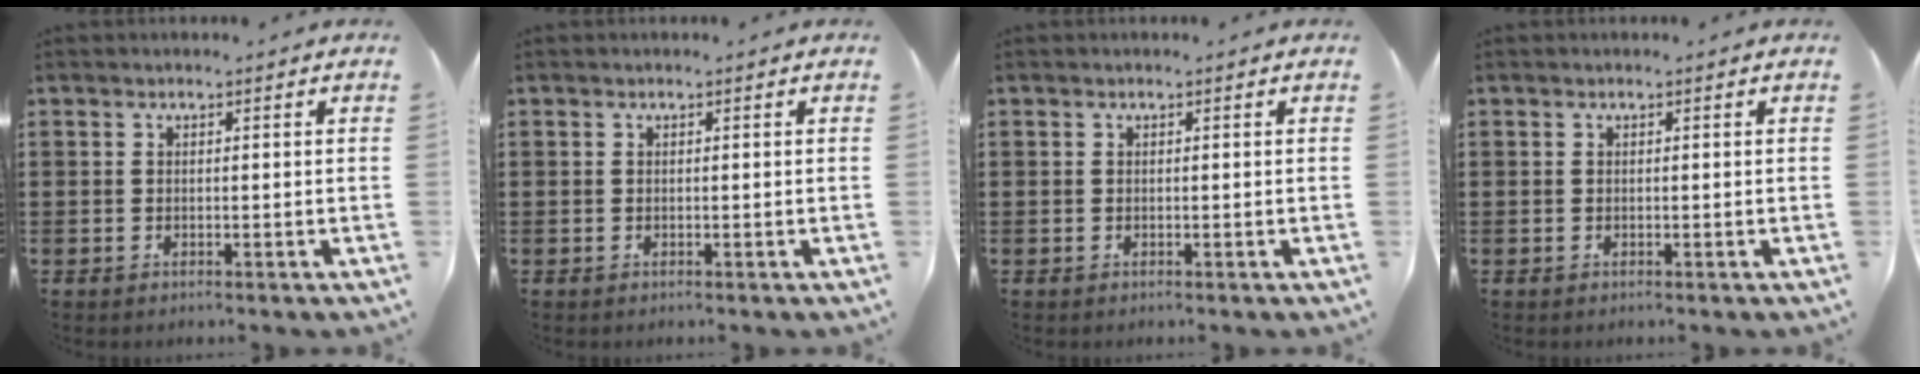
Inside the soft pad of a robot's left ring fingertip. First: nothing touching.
{"total": 0.0}
{"total": 0.0}
{"total": 0.0}